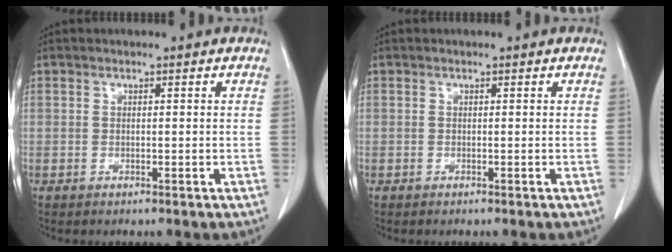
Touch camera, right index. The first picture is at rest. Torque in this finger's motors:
{"motor_torque": [0.14, -0.09, -0.01, 0.00]}